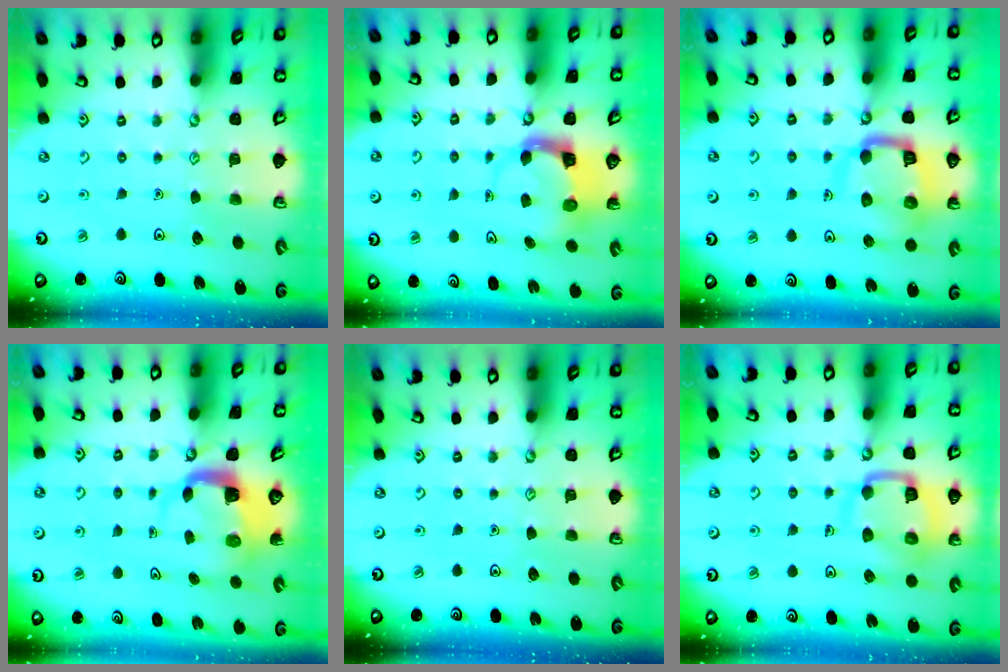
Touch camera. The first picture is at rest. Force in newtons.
{"total": 3.6, "press": 3.6, "slide": 0.4}
{"total": 11.8, "press": 11.7, "slide": 1.3}
{"total": 4.0, "press": 4.0, "slide": 0.4}
{"total": 0.0}
{"total": 12.6, "press": 12.5, "slide": 1.4}